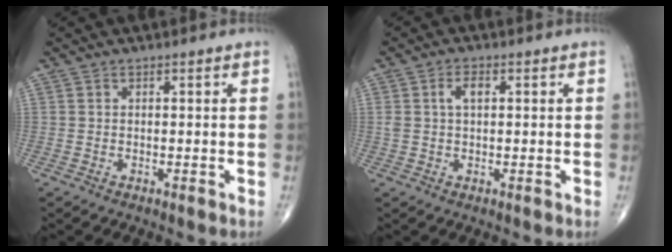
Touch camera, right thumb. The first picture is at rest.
{"total": 3.3, "force": [0.9, 1.7, 2.7], "torque": [-0.054, 0.008, 0.019]}